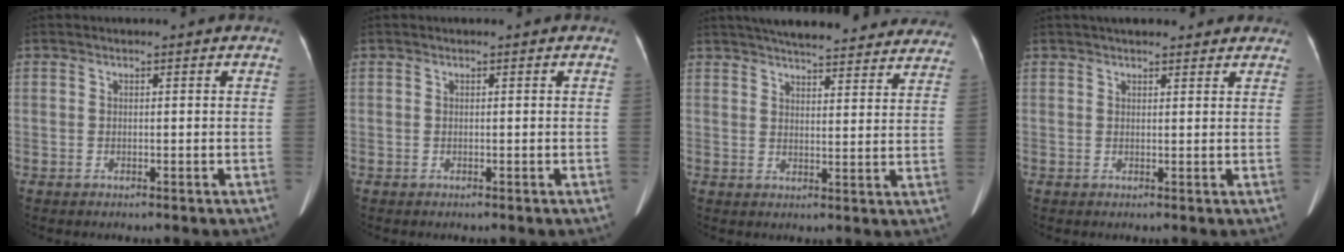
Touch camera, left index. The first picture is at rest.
{"total": 0.0}
{"total": 25.8, "force": [23.1, 5.3, 10.2], "torque": [-0.153, -0.002, 0.277]}
{"total": 8.9, "force": [7.5, 2.7, 3.9], "torque": [-0.041, 0.026, 0.093]}